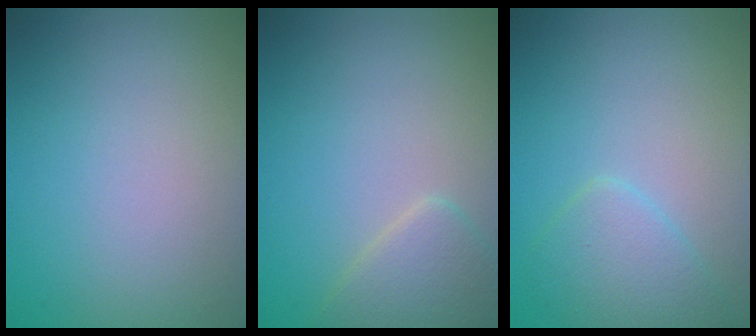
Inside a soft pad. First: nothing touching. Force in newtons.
{"total": 2.7, "press": 2.7, "slide": 0.1}
{"total": 2.6, "press": 2.6, "slide": 0.1}